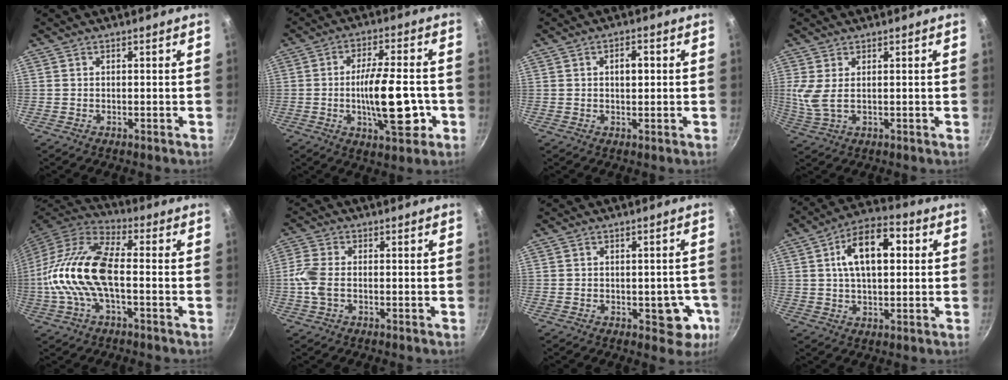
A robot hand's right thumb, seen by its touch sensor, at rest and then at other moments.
{"total": 14.1, "force": [-3.1, 4.9, 12.9], "torque": [-0.189, 0.014, -0.048]}
{"total": 3.3, "force": [0.5, 1.7, 2.8], "torque": [-0.029, 0.008, 0.007]}
{"total": 4.8, "force": [1.0, 2.0, 4.3], "torque": [-0.095, -0.006, 0.027]}
{"total": 17.4, "force": [-1.9, 7.8, 15.4], "torque": [-0.296, 0.036, -0.049]}
{"total": 5.2, "force": [-0.7, 2.9, 4.3], "torque": [-0.104, 0.007, -0.023]}
{"total": 6.3, "force": [-1.9, 3.9, 4.5], "torque": [-0.010, 0.012, -0.022]}
{"total": 13.5, "force": [2.8, 7.2, 11.1], "torque": [-0.154, 0.019, 0.034]}